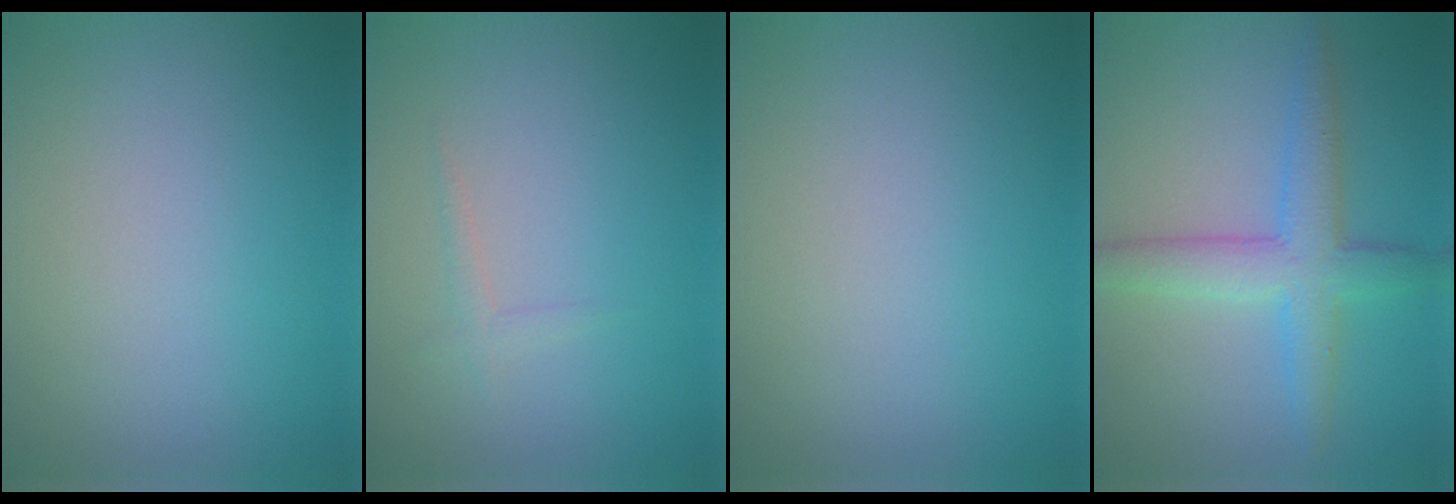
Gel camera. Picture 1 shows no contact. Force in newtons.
{"total": 0.9, "press": 0.9, "slide": 0.1}
{"total": 0.0}
{"total": 4.7, "press": 4.7, "slide": 0.1}